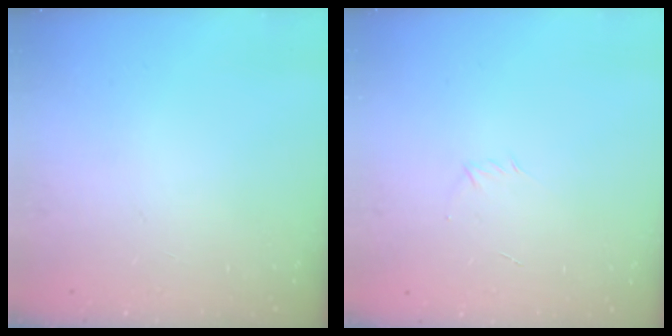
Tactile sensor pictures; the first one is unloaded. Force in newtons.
{"total": 2.9, "press": 2.8, "slide": 0.8}